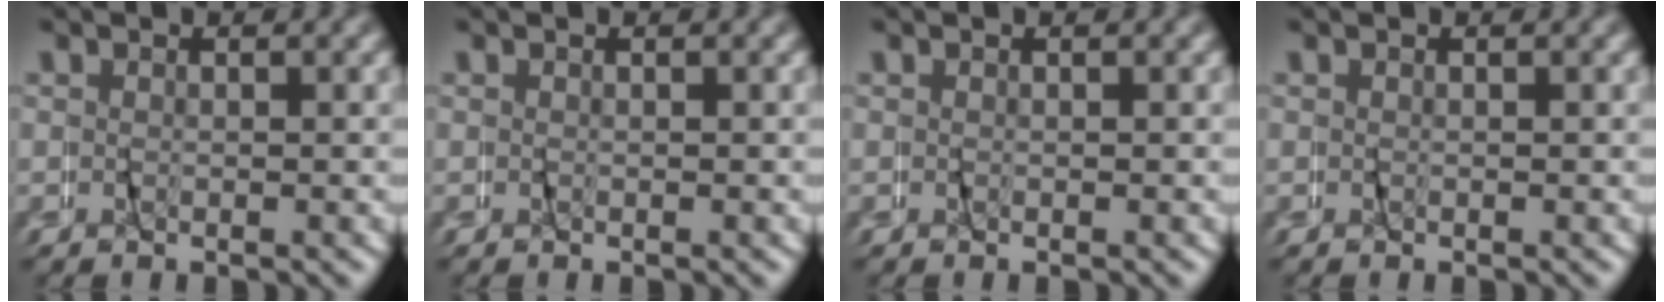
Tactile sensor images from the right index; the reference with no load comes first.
{"total": 0.0}
{"total": 0.0}
{"total": 0.0}